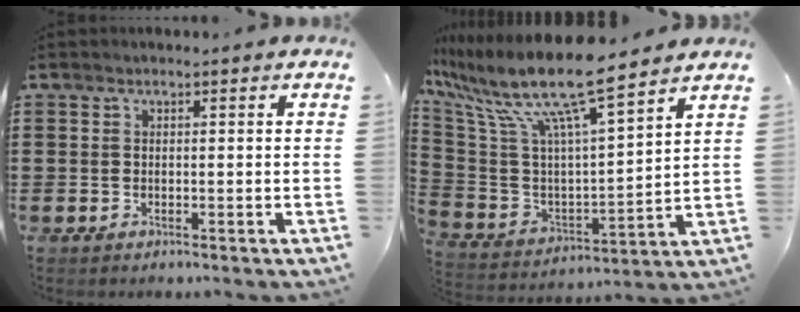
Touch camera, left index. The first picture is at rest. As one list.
[{"total": 13.5, "force": [10.1, 1.4, 8.9], "torque": [-0.205, -0.069, 0.165]}]